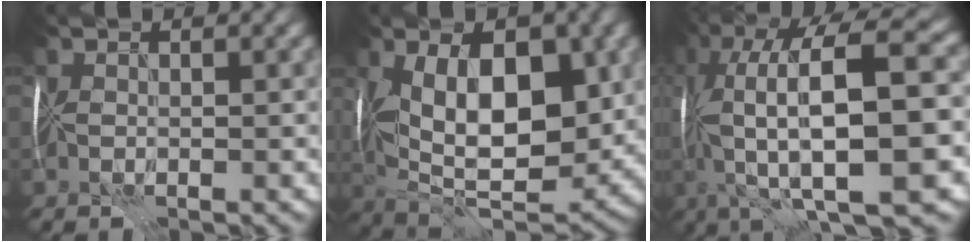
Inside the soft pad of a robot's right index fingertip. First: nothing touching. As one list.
[{"total": 11.8, "force": [1.5, 5.7, 10.2], "torque": [-0.137, 0.005, 0.022]}, {"total": 15.0, "force": [0.9, 4.9, 14.2], "torque": [-0.256, 0.027, 0.031]}]